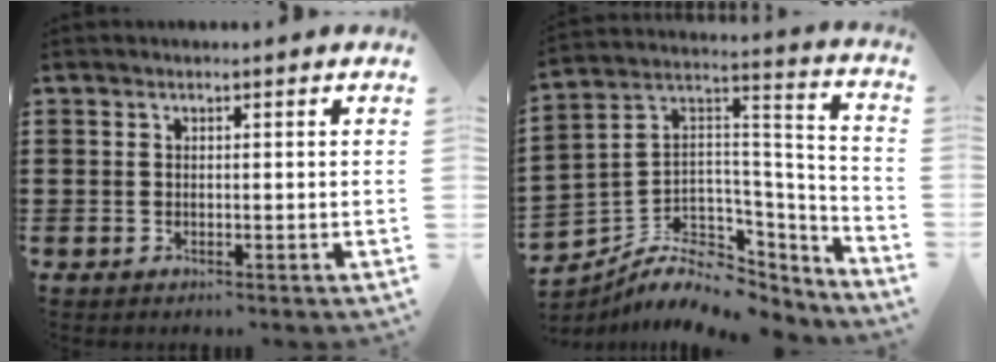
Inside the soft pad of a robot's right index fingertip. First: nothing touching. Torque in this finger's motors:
{"motor_torque": [0.17, -0.26, 0.25, 0.02]}